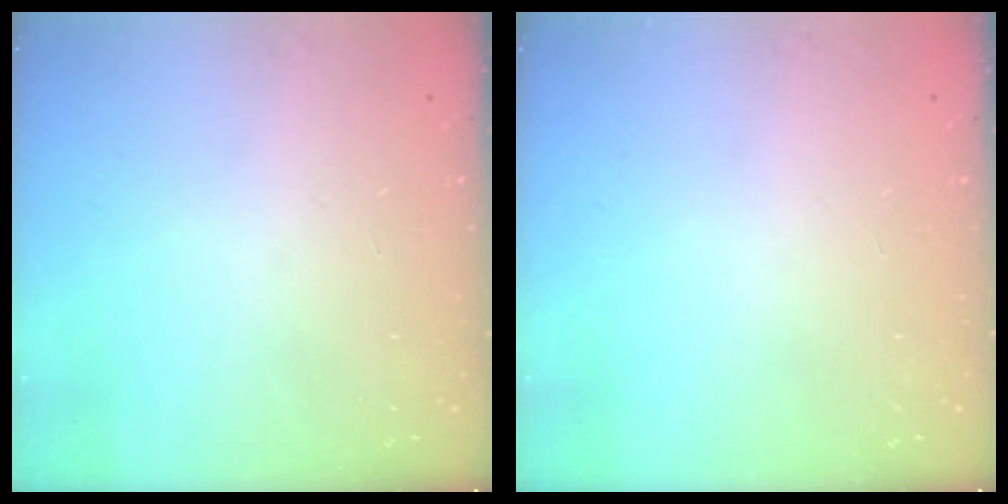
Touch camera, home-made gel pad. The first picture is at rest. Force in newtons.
{"total": 0.0}